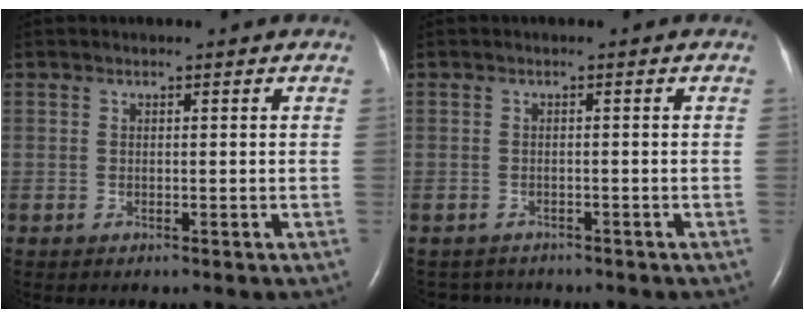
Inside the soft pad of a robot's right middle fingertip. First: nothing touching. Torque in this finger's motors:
{"motor_torque": [-0.35, -0.12, -0.12, -0.02]}